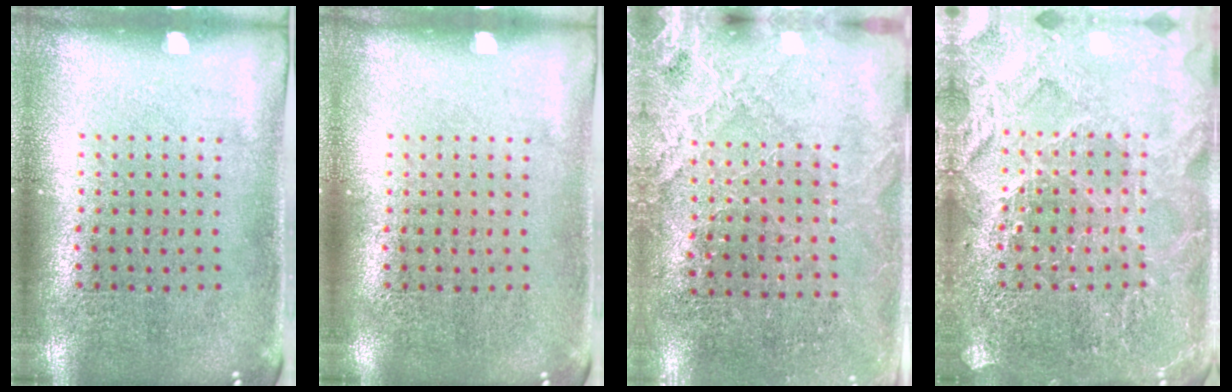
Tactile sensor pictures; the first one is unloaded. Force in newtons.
{"total": 0.0}
{"total": 2.6, "press": 2.6, "slide": 0.5}
{"total": 3.5, "press": 3.5, "slide": 0.4}